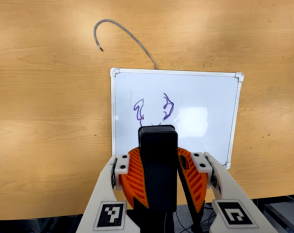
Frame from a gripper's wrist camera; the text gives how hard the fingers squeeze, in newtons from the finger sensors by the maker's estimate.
{"total": 10.4, "left": 10.7, "right": 10.2}